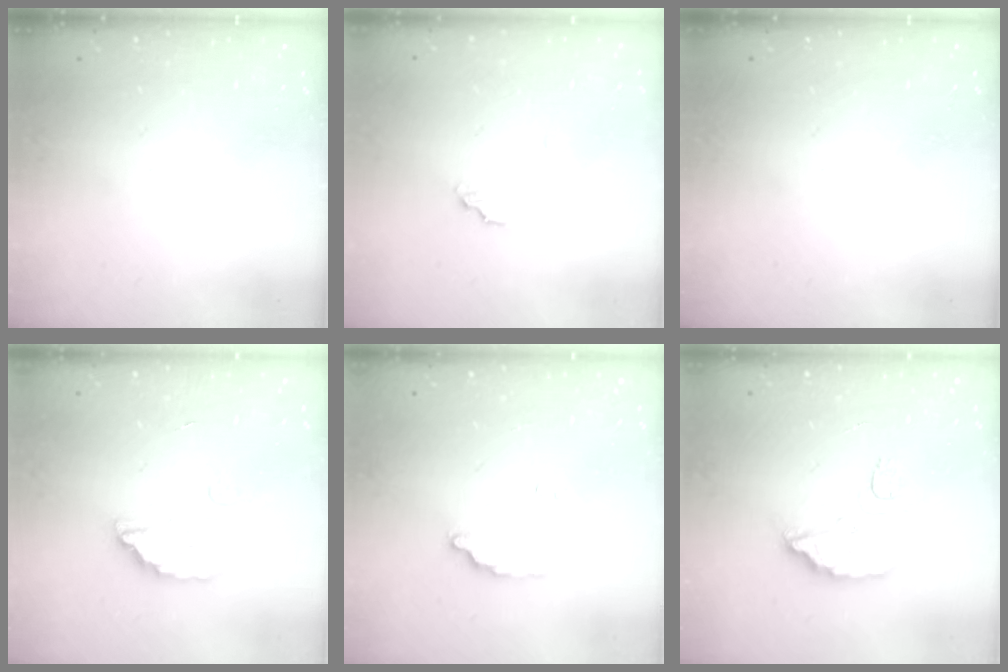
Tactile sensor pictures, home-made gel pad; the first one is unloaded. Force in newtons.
{"total": 3.5, "press": 3.5, "slide": 0.3}
{"total": 0.0}
{"total": 2.7, "press": 2.7, "slide": 0.1}
{"total": 3.5, "press": 3.5, "slide": 0.2}
{"total": 9.0, "press": 8.9, "slide": 0.8}